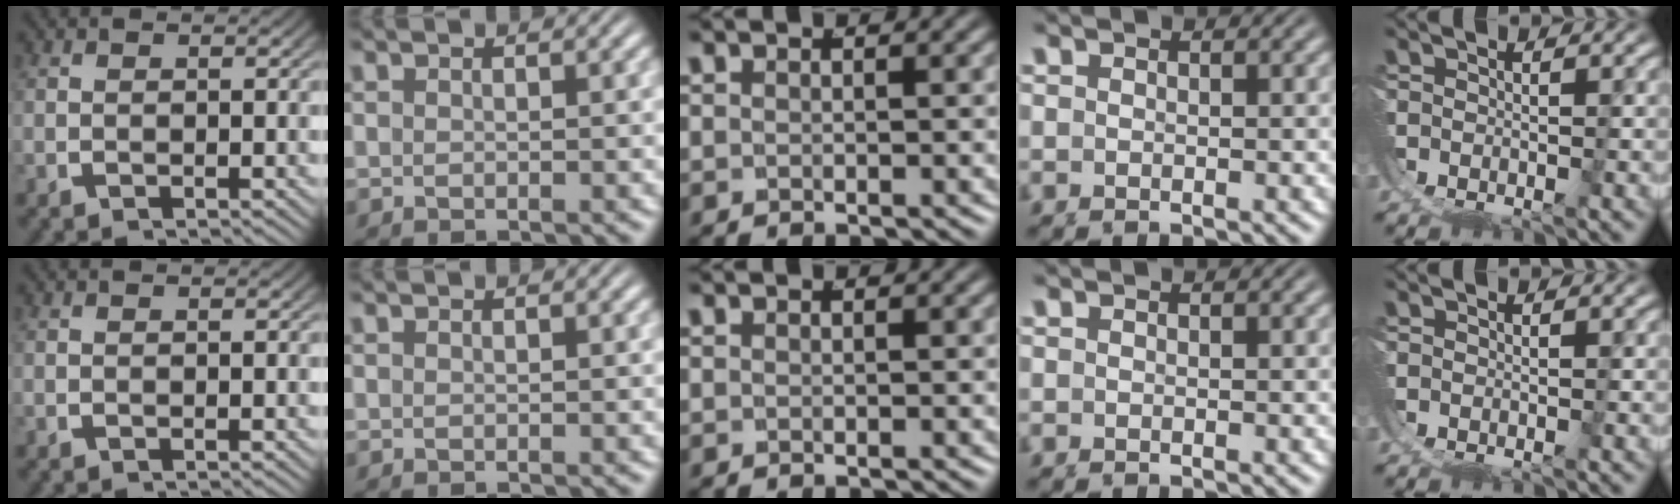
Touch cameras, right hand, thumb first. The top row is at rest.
{}